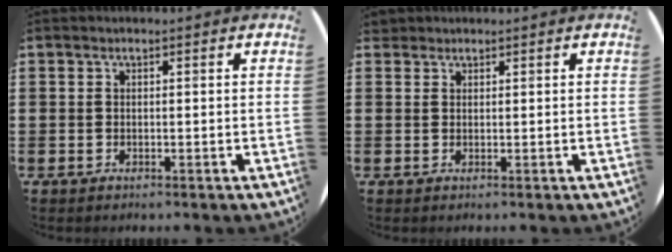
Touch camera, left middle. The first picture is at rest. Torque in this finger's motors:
{"motor_torque": [-0.18, 0.21, -0.07, -0.02]}